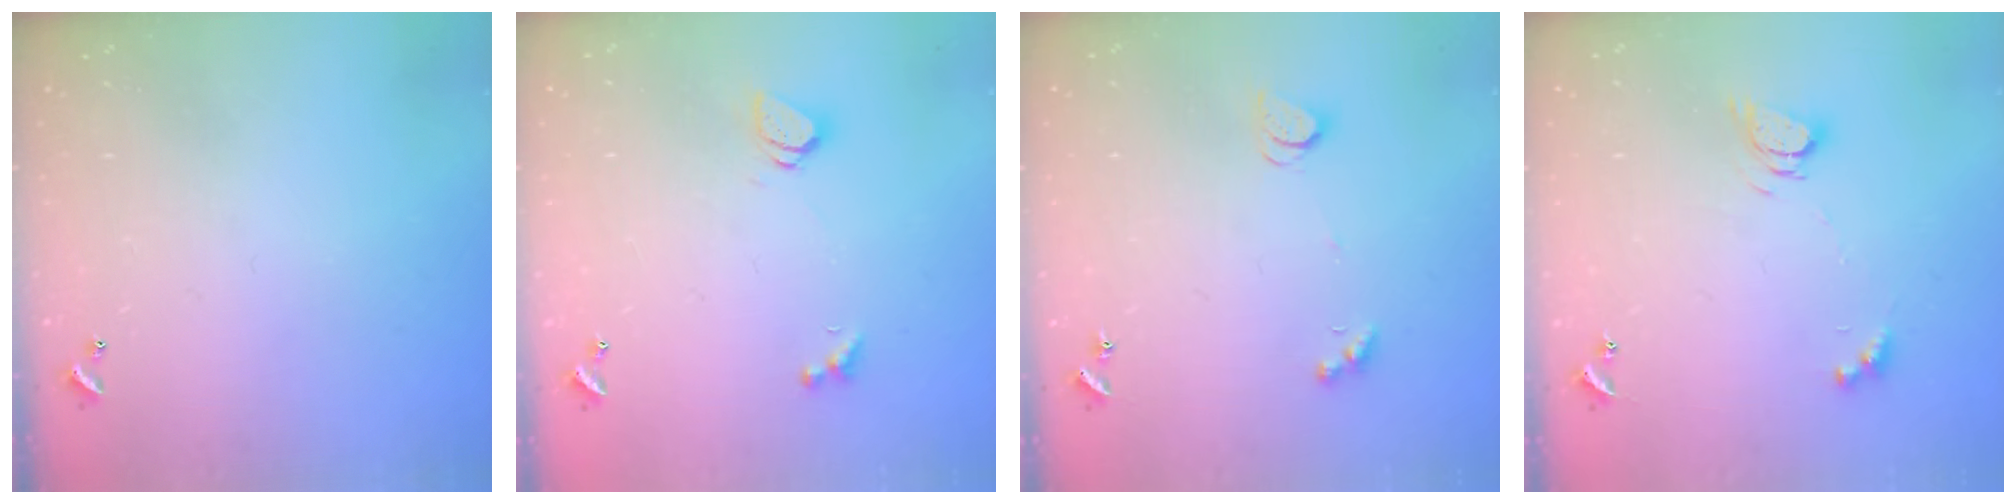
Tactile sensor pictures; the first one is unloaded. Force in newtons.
{"total": 1.6, "press": 1.6, "slide": 0.5}
{"total": 2.1, "press": 2.1, "slide": 0.4}
{"total": 5.9, "press": 5.9, "slide": 0.5}